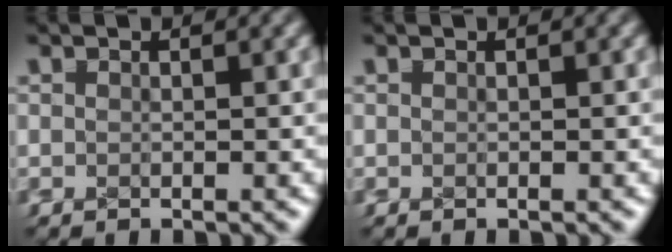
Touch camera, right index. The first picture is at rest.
{"total": 0.0}